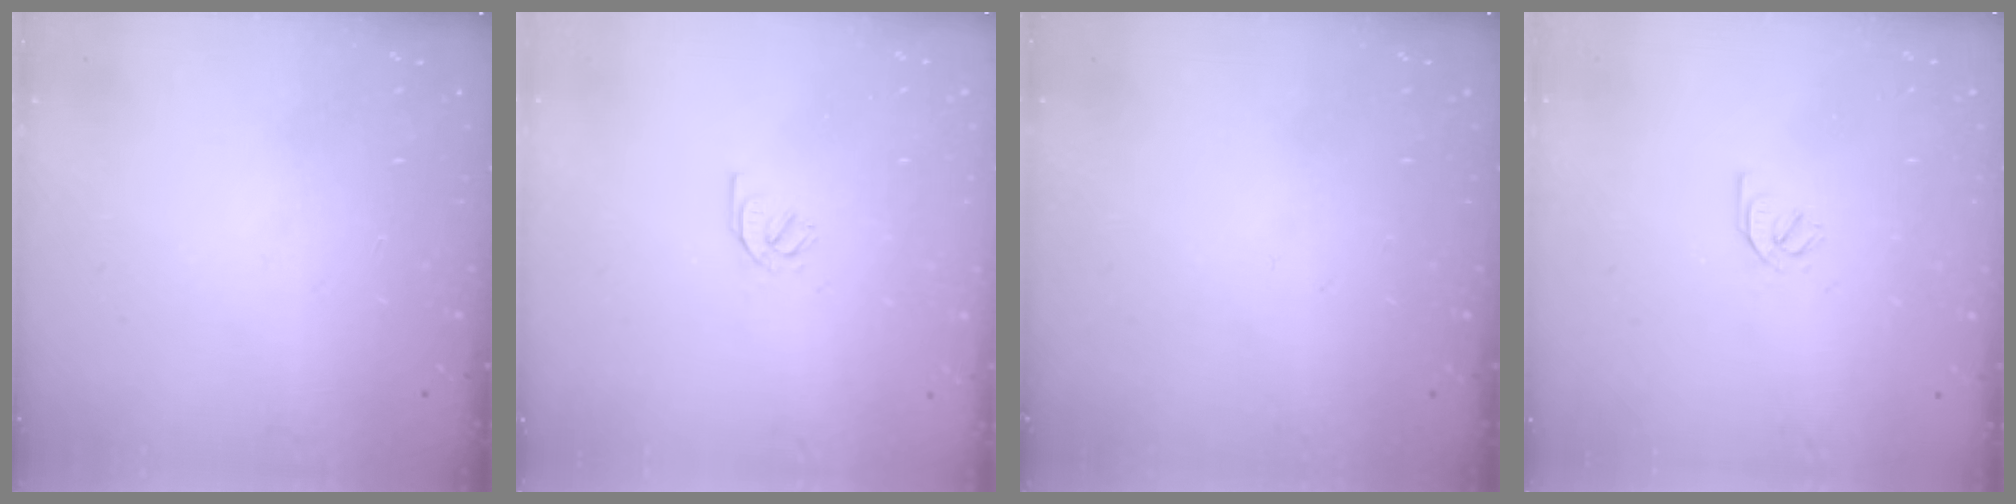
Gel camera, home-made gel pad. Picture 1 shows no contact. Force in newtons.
{"total": 2.1, "press": 2.1, "slide": 0.2}
{"total": 0.0}
{"total": 2.2, "press": 2.1, "slide": 0.6}